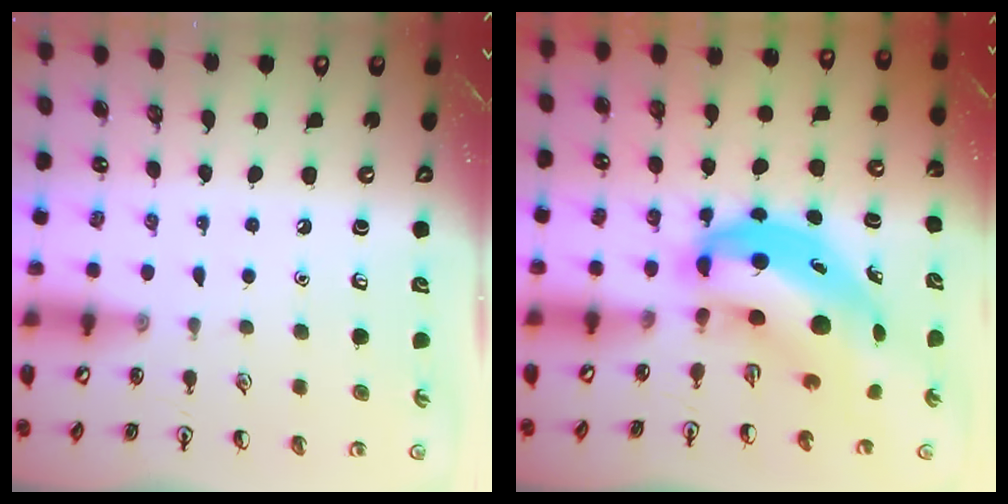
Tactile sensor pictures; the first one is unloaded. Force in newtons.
{"total": 8.8, "press": 8.4, "slide": 2.5}